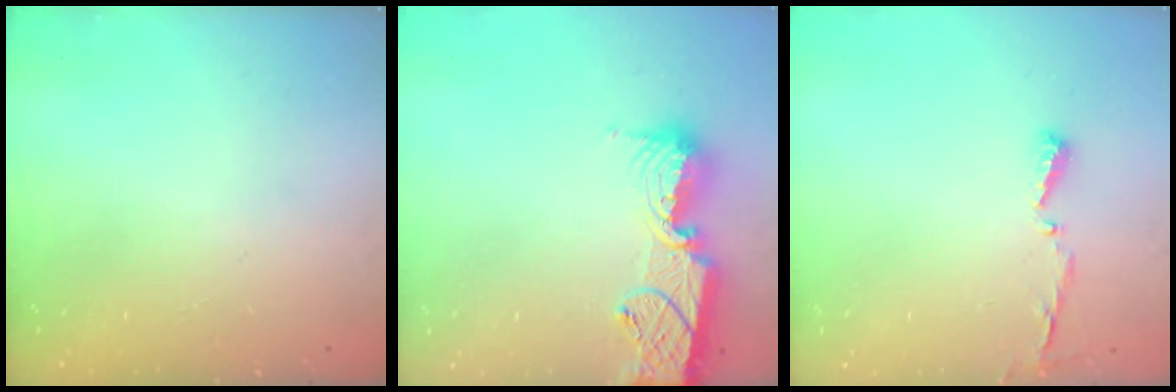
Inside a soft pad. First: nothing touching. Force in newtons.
{"total": 14.1, "press": 14.0, "slide": 1.5}
{"total": 4.3, "press": 4.3, "slide": 0.5}